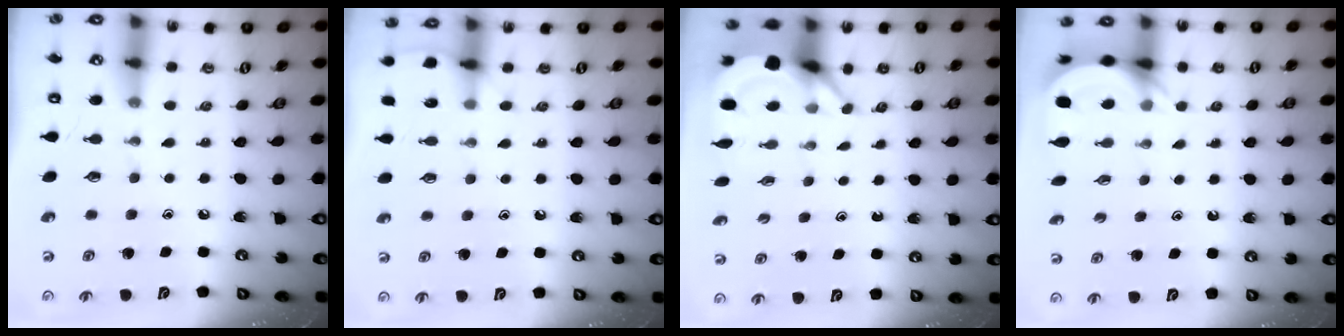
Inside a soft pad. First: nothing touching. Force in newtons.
{"total": 5.6, "press": 5.5, "slide": 0.7}
{"total": 3.8, "press": 3.8, "slide": 0.1}
{"total": 5.5, "press": 5.5, "slide": 0.4}